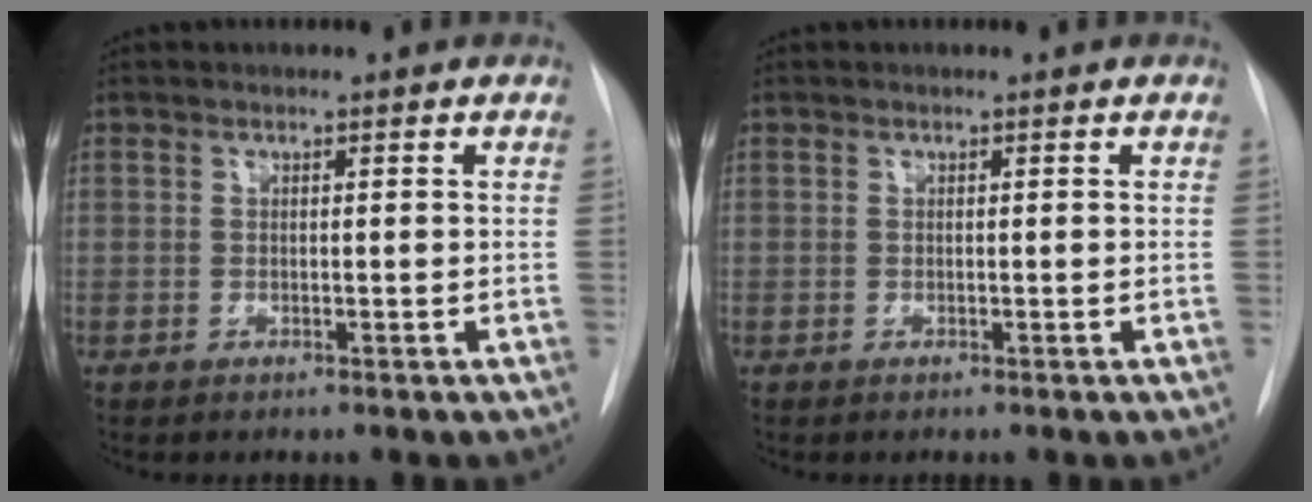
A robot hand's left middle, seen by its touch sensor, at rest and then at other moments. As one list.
[{"total": 0.0}]